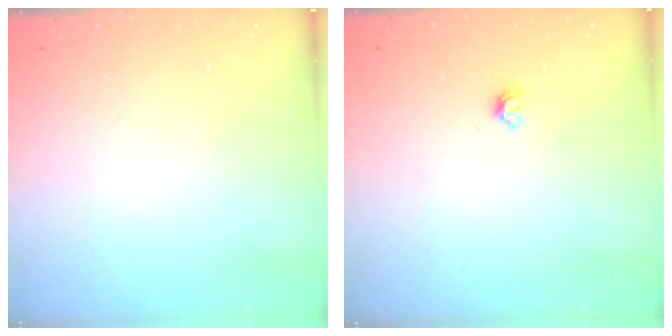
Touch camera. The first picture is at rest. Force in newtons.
{"total": 3.7, "press": 3.7, "slide": 0.4}